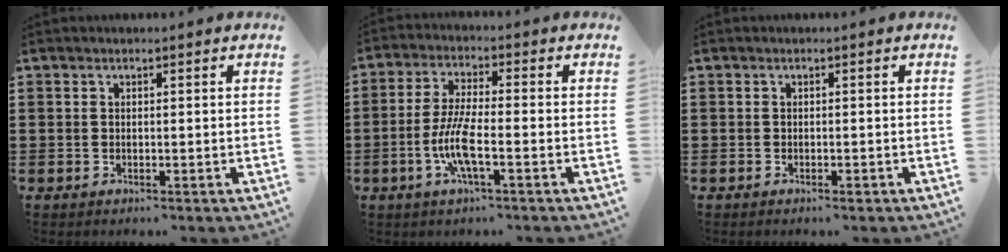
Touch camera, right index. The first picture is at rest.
{"total": 7.2, "force": [-2.4, 1.6, 6.6], "torque": [-0.151, -0.013, -0.053]}
{"total": 0.6, "force": [-0.5, 0.2, 0.4], "torque": [-0.011, -0.004, -0.008]}